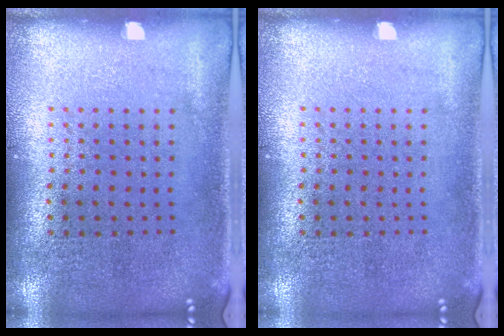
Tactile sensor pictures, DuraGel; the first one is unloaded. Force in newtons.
{"total": 0.0}